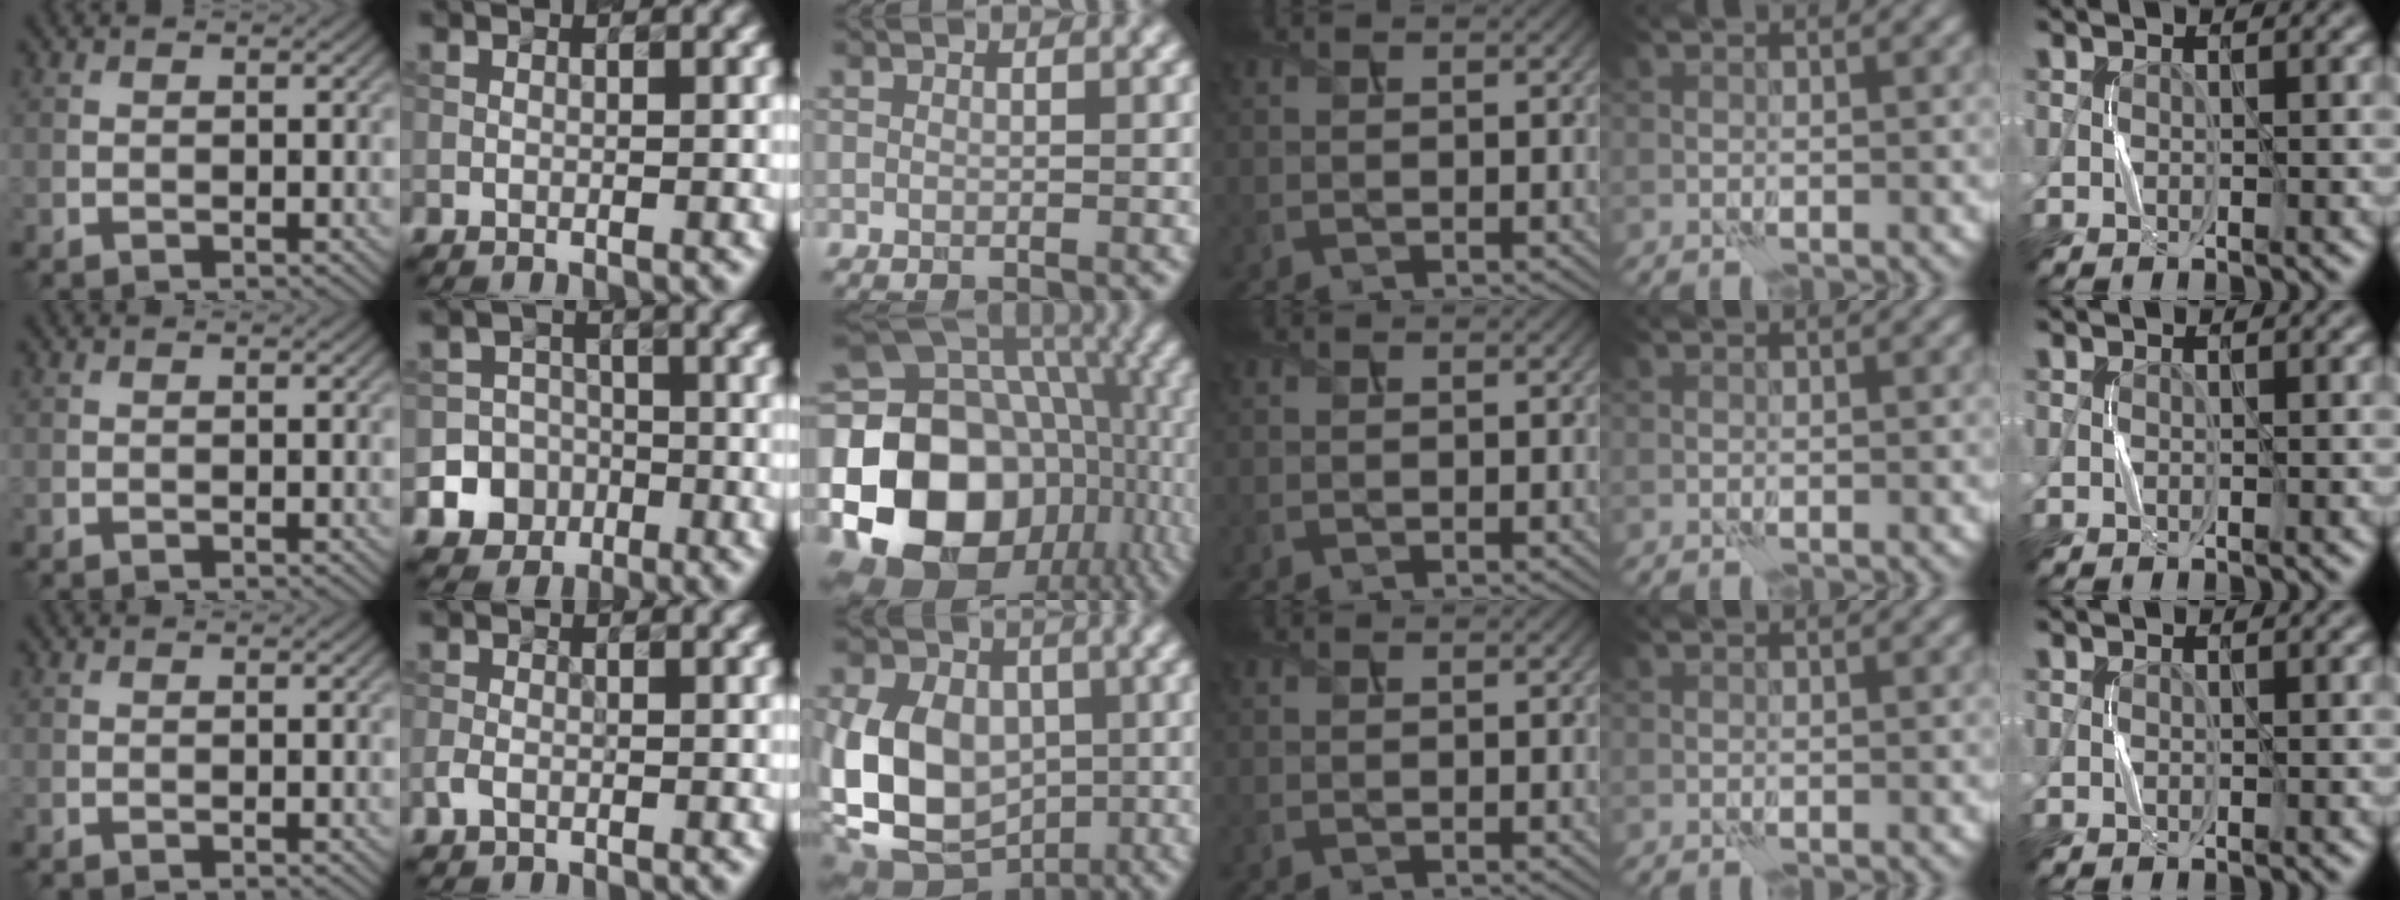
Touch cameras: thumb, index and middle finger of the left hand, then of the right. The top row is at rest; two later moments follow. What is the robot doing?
{"motion": "press", "object": "button"}